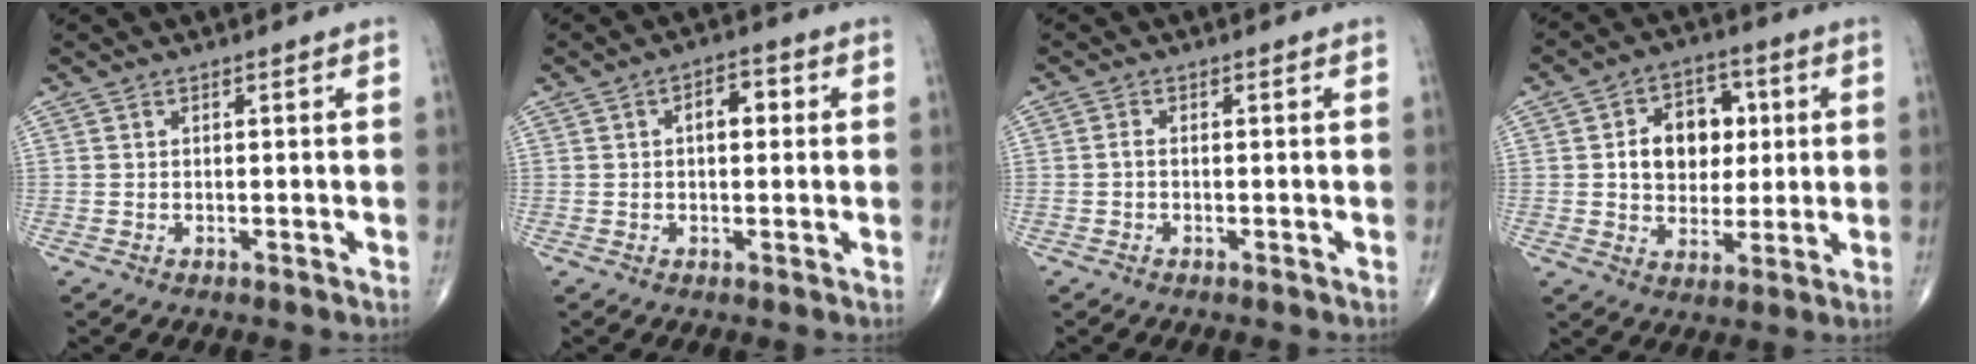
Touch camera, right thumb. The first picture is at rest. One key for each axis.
{"total": 4.7, "fx": 0.8, "fy": 2.6, "fz": 3.8, "tx": -0.045, "ty": 0.013, "tz": 0.007}
{"total": 0.8, "fx": -0.2, "fy": 0.4, "fz": 0.7, "tx": -0.014, "ty": 0.001, "tz": -0.007}
{"total": 11.6, "fx": 1.7, "fy": 8.7, "fz": 7.5, "tx": -0.067, "ty": 0.008, "tz": 0.027}